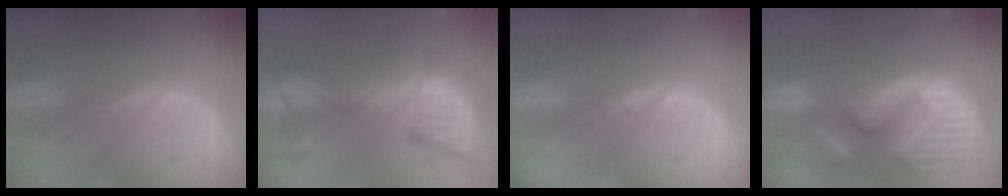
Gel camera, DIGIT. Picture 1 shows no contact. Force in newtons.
{"total": 13.4, "press": 11.3, "slide": 7.3}
{"total": 0.6, "press": 0.5, "slide": 0.3}
{"total": 15.4, "press": 12.7, "slide": 8.6}